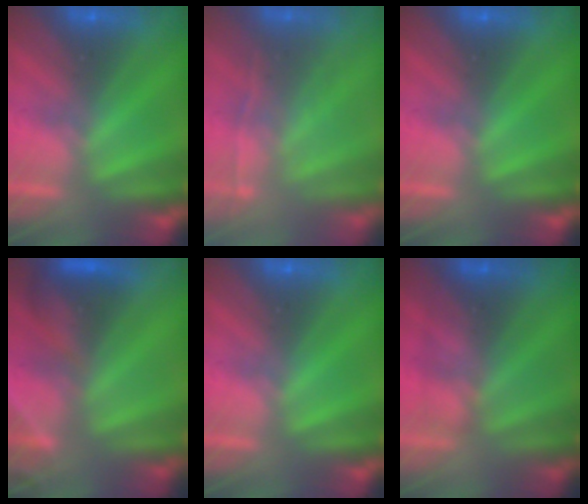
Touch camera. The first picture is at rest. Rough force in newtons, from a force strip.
{"total": 1.9}
{"total": 0.0}
{"total": 5.7}
{"total": 0.0}
{"total": 3.4}